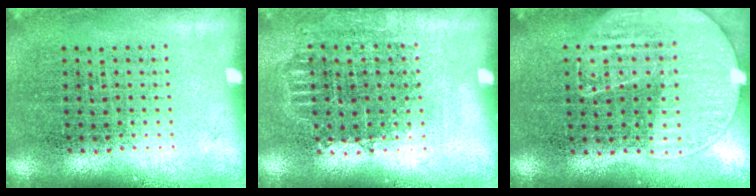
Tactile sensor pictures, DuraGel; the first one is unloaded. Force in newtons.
{"total": 0.7, "press": 0.7, "slide": 0.2}
{"total": 1.1, "press": 1.0, "slide": 0.6}